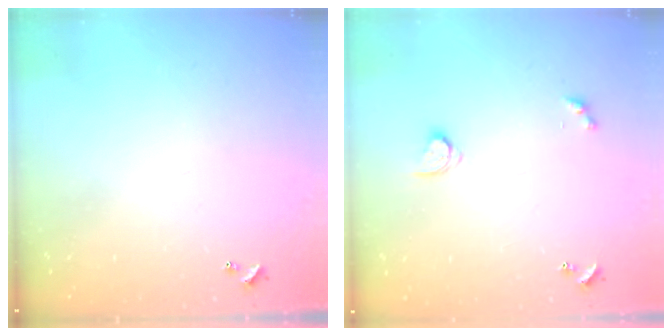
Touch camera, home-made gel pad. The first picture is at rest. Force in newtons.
{"total": 2.8, "press": 2.8, "slide": 0.3}